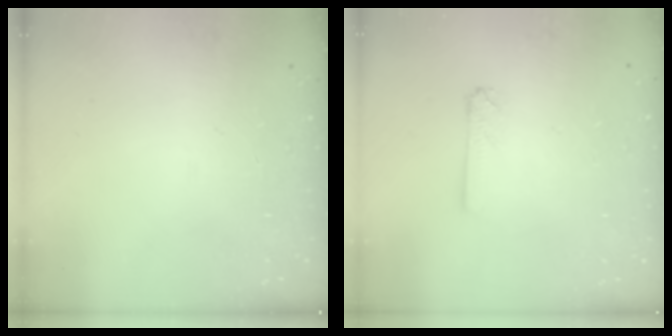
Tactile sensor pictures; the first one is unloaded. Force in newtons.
{"total": 2.2, "press": 2.2, "slide": 0.3}